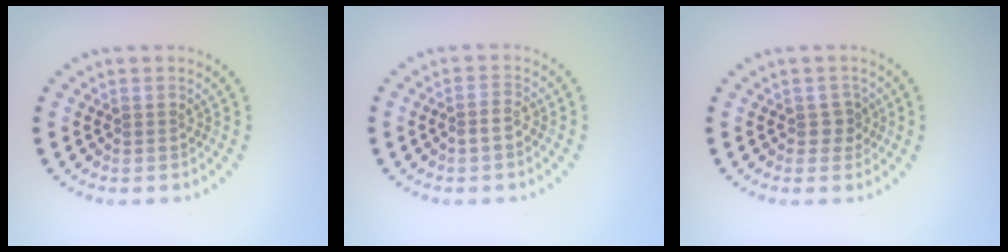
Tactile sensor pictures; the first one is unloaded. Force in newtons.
{"total": 1.5, "press": 1.3, "slide": 0.8}
{"total": 1.3, "press": 1.2, "slide": 0.6}